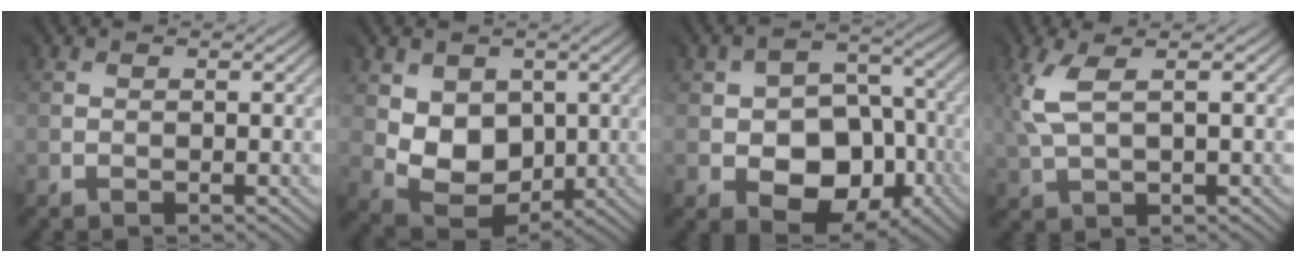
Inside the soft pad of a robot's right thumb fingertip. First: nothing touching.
{"total": 6.5, "force": [1.5, 5.3, 3.5], "torque": [-0.087, -0.011, 0.019]}
{"total": 9.0, "force": [-3.1, 6.5, 5.4], "torque": [-0.080, -0.013, -0.053]}
{"total": 4.2, "force": [1.4, 1.7, 3.5], "torque": [-0.102, 0.007, 0.028]}